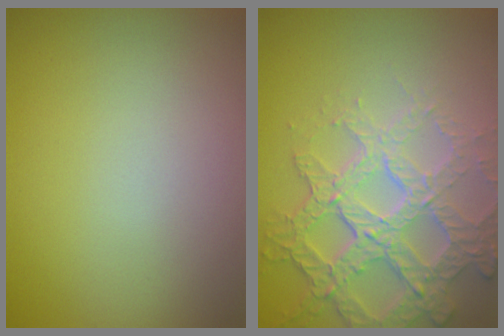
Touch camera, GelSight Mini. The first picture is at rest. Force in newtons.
{"total": 6.8, "press": 5.1, "slide": 4.5}